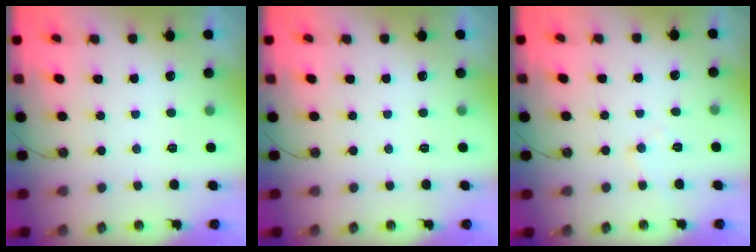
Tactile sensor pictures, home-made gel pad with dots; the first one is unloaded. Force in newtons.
{"total": 0.0}
{"total": 6.1, "press": 6.0, "slide": 1.0}